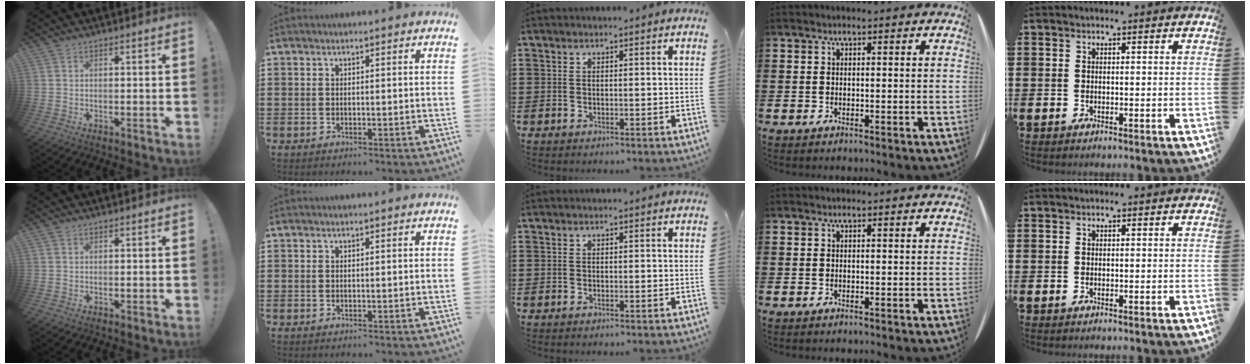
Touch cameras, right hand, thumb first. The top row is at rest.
{}